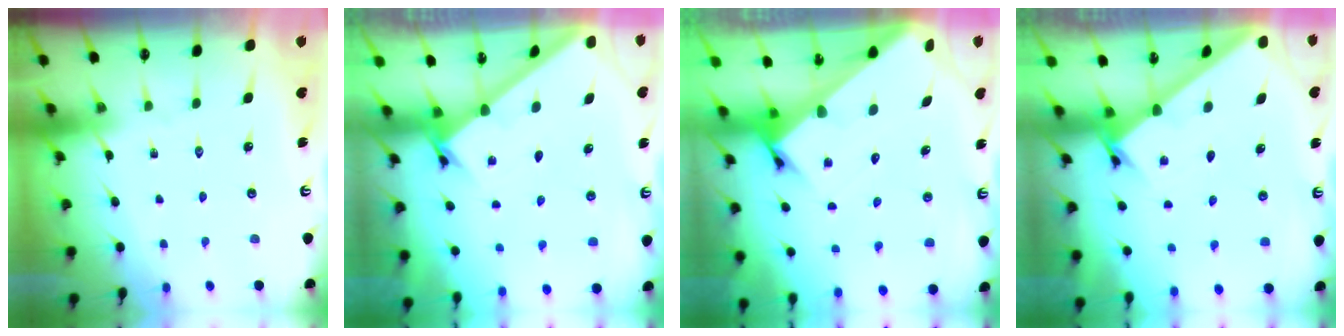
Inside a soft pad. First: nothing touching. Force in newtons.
{"total": 1.8, "press": 1.8, "slide": 0.2}
{"total": 3.9, "press": 3.9, "slide": 0.3}
{"total": 1.6, "press": 1.6, "slide": 0.1}